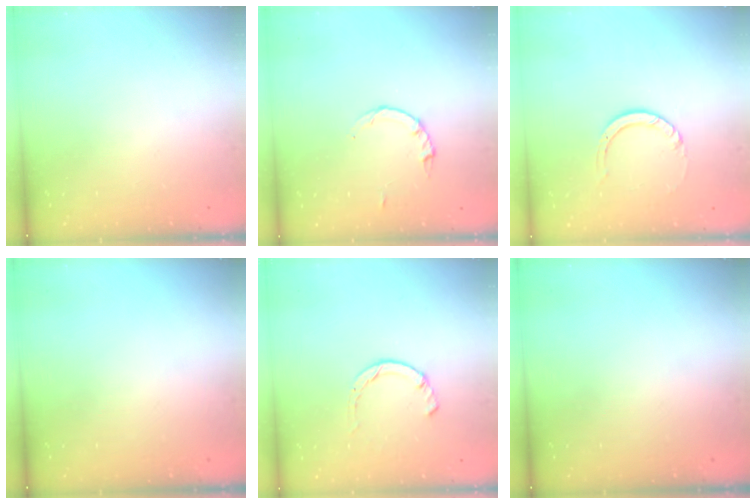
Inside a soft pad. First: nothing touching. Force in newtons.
{"total": 2.2, "press": 2.1, "slide": 0.3}
{"total": 3.0, "press": 3.0, "slide": 0.3}
{"total": 0.0}
{"total": 2.3, "press": 2.3, "slide": 0.5}
{"total": 0.0}